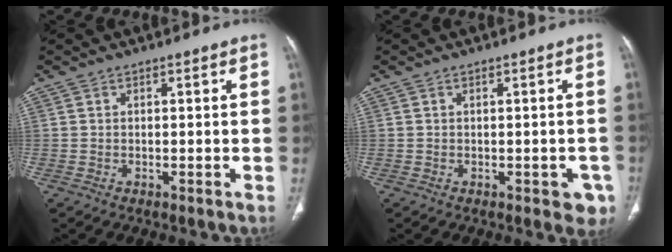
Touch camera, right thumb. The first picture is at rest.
{"total": 3.9, "force": [-1.5, 2.0, 3.0], "torque": [-0.012, 0.005, -0.013]}